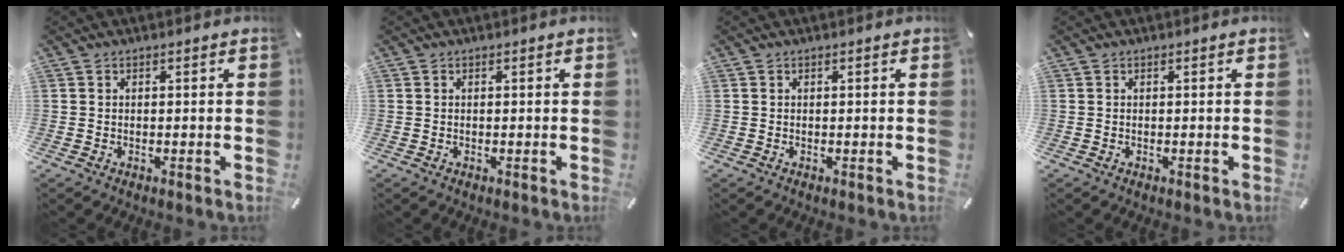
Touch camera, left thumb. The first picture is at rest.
{"total": 0.0}
{"total": 0.0}
{"total": 0.0}